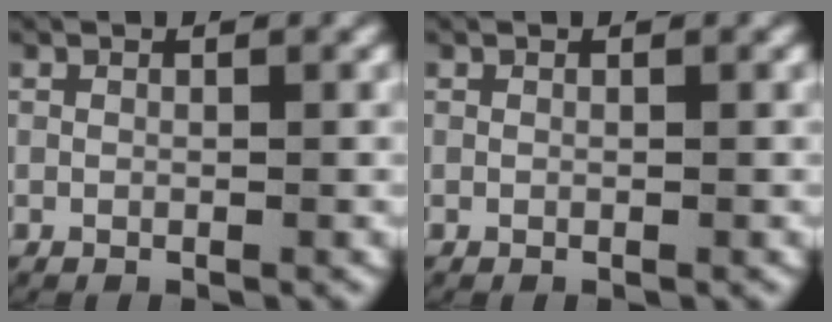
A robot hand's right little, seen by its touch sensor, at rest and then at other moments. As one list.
[{"total": 0.0}]